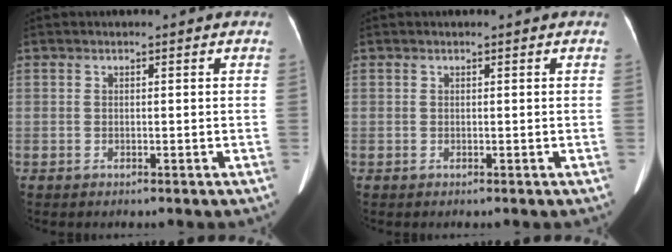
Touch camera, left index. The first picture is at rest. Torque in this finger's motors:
{"motor_torque": [-0.22, -0.16, -0.01, -0.01]}